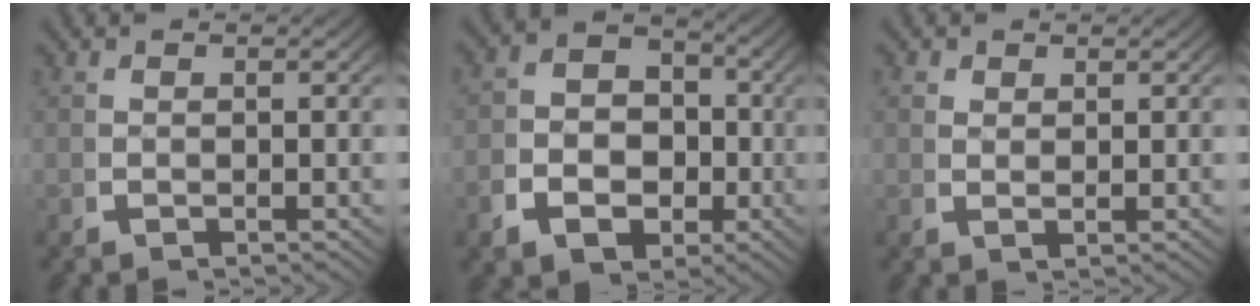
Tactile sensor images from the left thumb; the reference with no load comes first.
{"total": 8.1, "force": [-0.9, 6.6, 4.6], "torque": [-0.086, -0.025, -0.010]}
{"total": 1.1, "force": [1.0, 0.2, 0.5], "torque": [-0.013, -0.008, 0.026]}